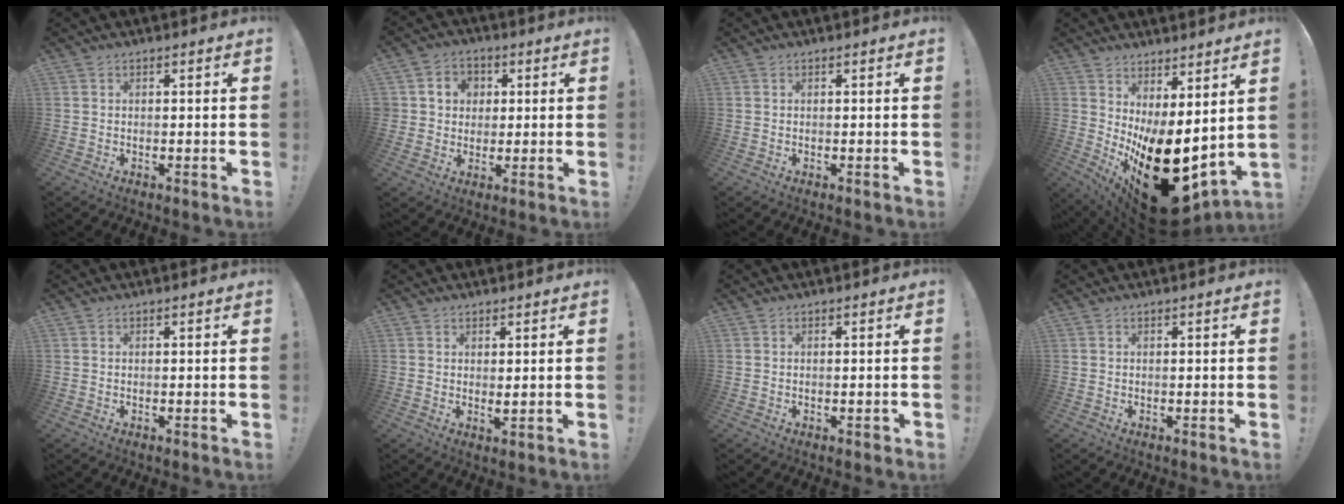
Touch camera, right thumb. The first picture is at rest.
{"total": 6.9, "force": [1.1, 6.6, 1.4], "torque": [-0.026, 0.002, 0.026]}
{"total": 0.0}
{"total": 20.5, "force": [-6.4, 9.3, 17.1], "torque": [-0.237, 0.022, -0.080]}
{"total": 0.0}
{"total": 1.6, "force": [1.2, 0.5, 0.9], "torque": [-0.009, -0.015, 0.020]}
{"total": 0.6, "force": [-0.2, 0.4, 0.5], "torque": [-0.012, 0.004, -0.002]}
{"total": 0.0}